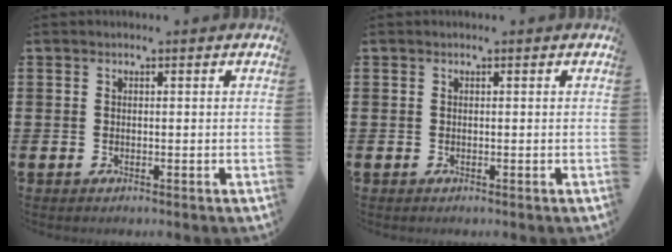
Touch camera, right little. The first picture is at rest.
{"total": 0.0}